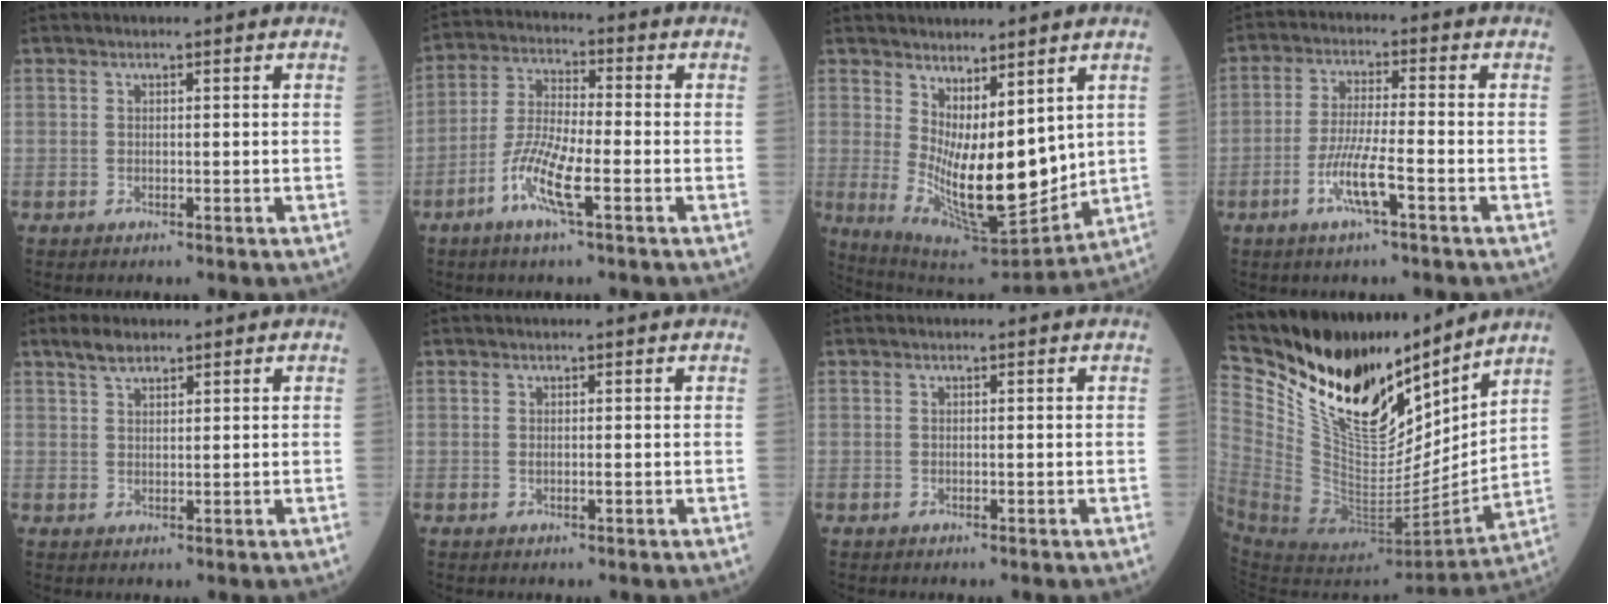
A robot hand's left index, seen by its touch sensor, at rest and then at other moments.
{"total": 8.8, "force": [-3.9, 1.2, 7.8], "torque": [-0.165, -0.006, -0.078]}
{"total": 12.8, "force": [1.9, 4.5, 11.9], "torque": [-0.192, -0.025, 0.060]}
{"total": 6.8, "force": [-3.2, 0.3, 6.0], "torque": [-0.123, -0.007, -0.062]}
{"total": 2.8, "force": [2.3, 1.0, 1.4], "torque": [-0.034, 0.009, 0.044]}
{"total": 0.6, "force": [0.1, -0.1, 0.6], "torque": [-0.016, 0.005, 0.003]}
{"total": 0.0}
{"total": 24.8, "force": [20.1, 7.9, 12.3], "torque": [-0.258, -0.030, 0.359]}